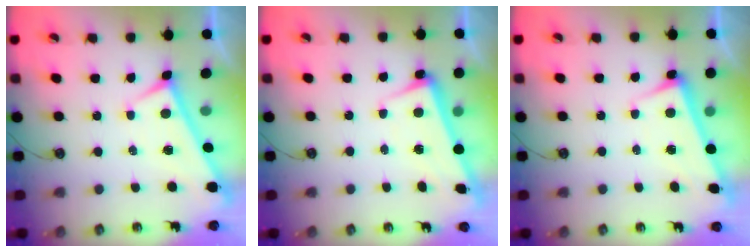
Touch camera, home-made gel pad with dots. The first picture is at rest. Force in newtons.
{"total": 2.3, "press": 2.1, "slide": 0.9}
{"total": 2.9, "press": 2.8, "slide": 0.6}